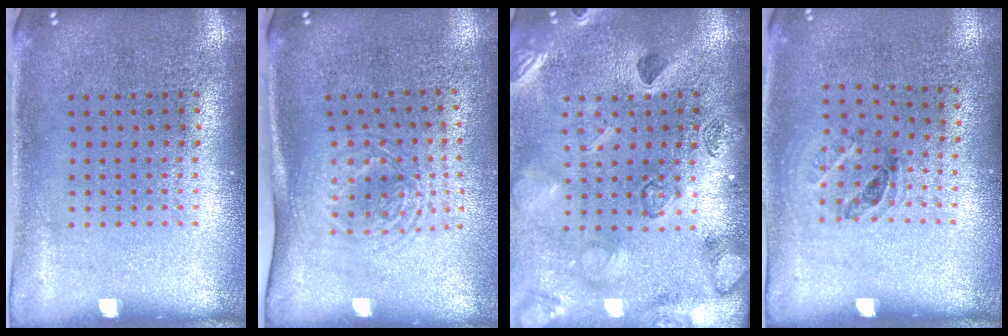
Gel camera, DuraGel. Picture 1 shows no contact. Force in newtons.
{"total": 1.7, "press": 1.3, "slide": 1.1}
{"total": 2.3, "press": 2.3, "slide": 0.2}
{"total": 1.1, "press": 0.7, "slide": 0.9}